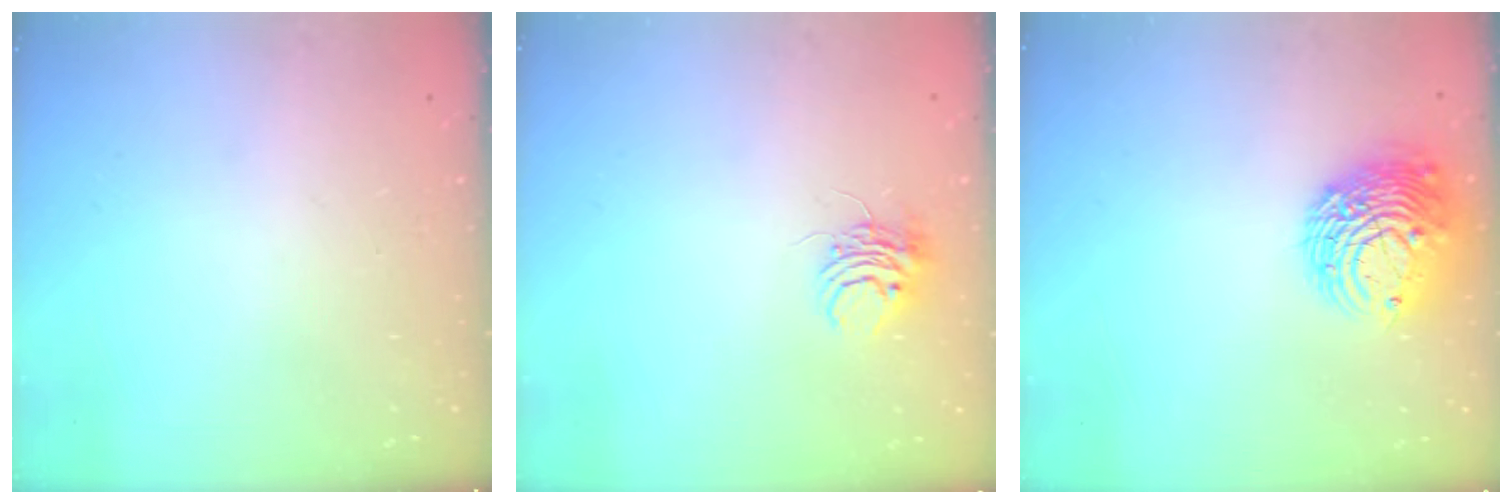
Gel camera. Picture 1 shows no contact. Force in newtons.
{"total": 5.5, "press": 5.5, "slide": 0.3}
{"total": 11.0, "press": 10.9, "slide": 1.6}